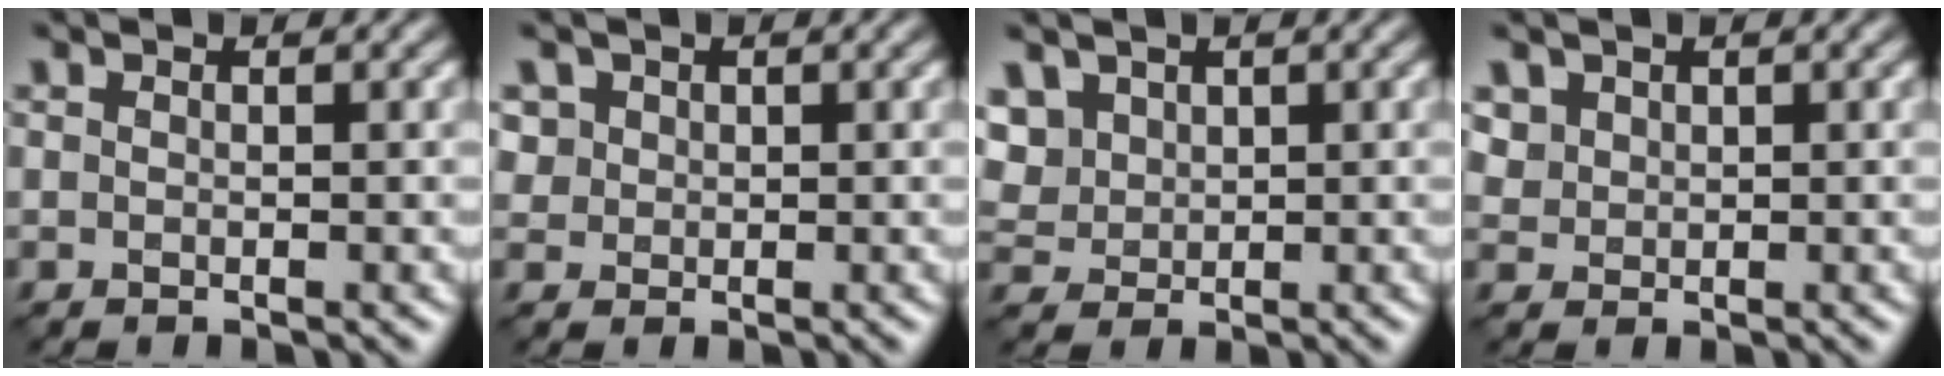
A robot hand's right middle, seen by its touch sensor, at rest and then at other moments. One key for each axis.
{"total": 2.1, "fx": 1.1, "fy": 1.8, "fz": 0.4, "tx": -0.017, "ty": 0.005, "tz": 0.027}
{"total": 4.3, "fx": 2.2, "fy": 3.3, "fz": 1.6, "tx": -0.066, "ty": 0.017, "tz": 0.048}
{"total": 1.6, "fx": 1.1, "fy": 1.2, "fz": 0.1, "tx": -0.012, "ty": -0.004, "tz": 0.033}